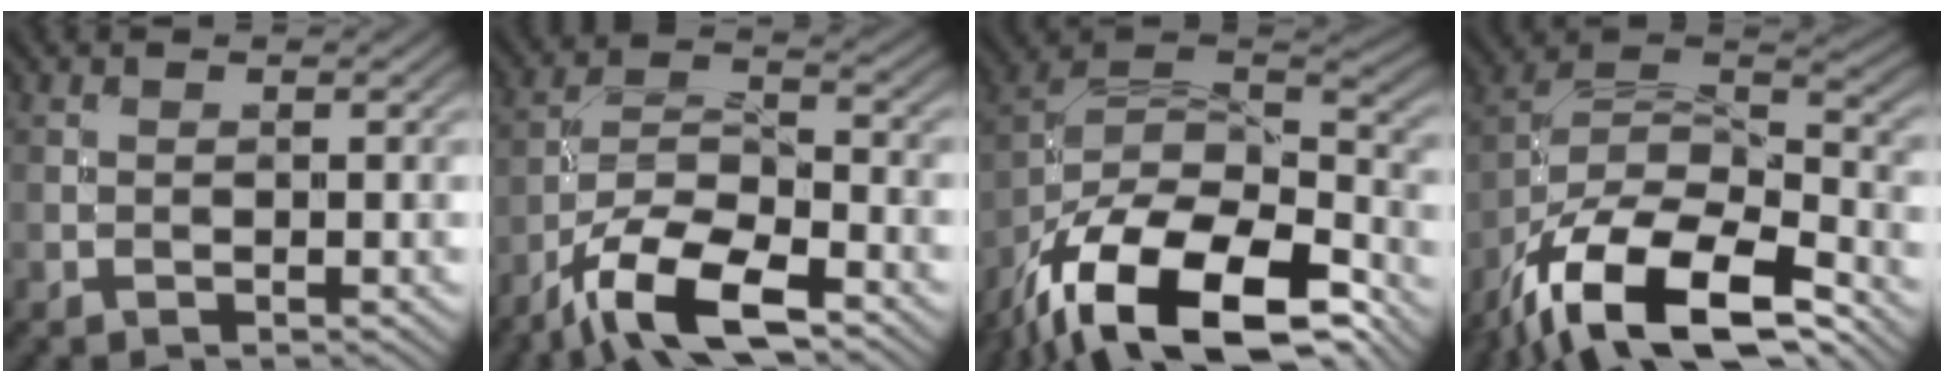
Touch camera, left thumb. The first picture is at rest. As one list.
[{"total": 11.2, "force": [-7.4, 3.8, 7.4], "torque": [-0.141, 0.000, -0.155]}, {"total": 18.9, "force": [-12.3, 8.4, 11.7], "torque": [-0.253, -0.035, -0.199]}, {"total": 17.4, "force": [-12.1, 6.8, 10.4], "torque": [-0.234, -0.036, -0.206]}]